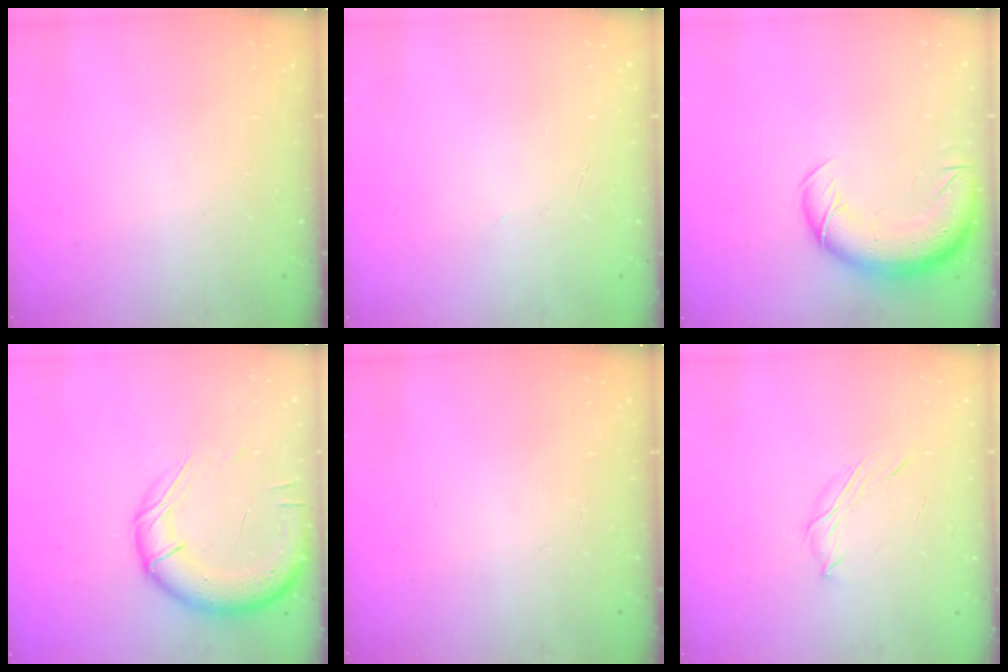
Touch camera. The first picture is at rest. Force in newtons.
{"total": 1.8, "press": 1.7, "slide": 0.5}
{"total": 13.0, "press": 12.6, "slide": 3.2}
{"total": 18.0, "press": 17.8, "slide": 2.8}
{"total": 0.0}
{"total": 6.1, "press": 5.9, "slide": 1.5}